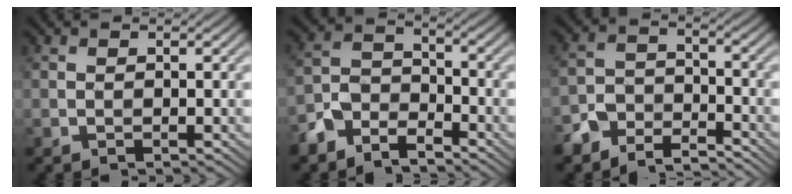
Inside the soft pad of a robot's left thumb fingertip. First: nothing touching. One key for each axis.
{"total": 6.3, "fx": -4.9, "fy": 3.1, "fz": 2.4, "tx": -0.051, "ty": -0.001, "tz": -0.111}
{"total": 6.5, "fx": -5.6, "fy": 2.5, "fz": 1.9, "tx": -0.042, "ty": -0.005, "tz": -0.119}